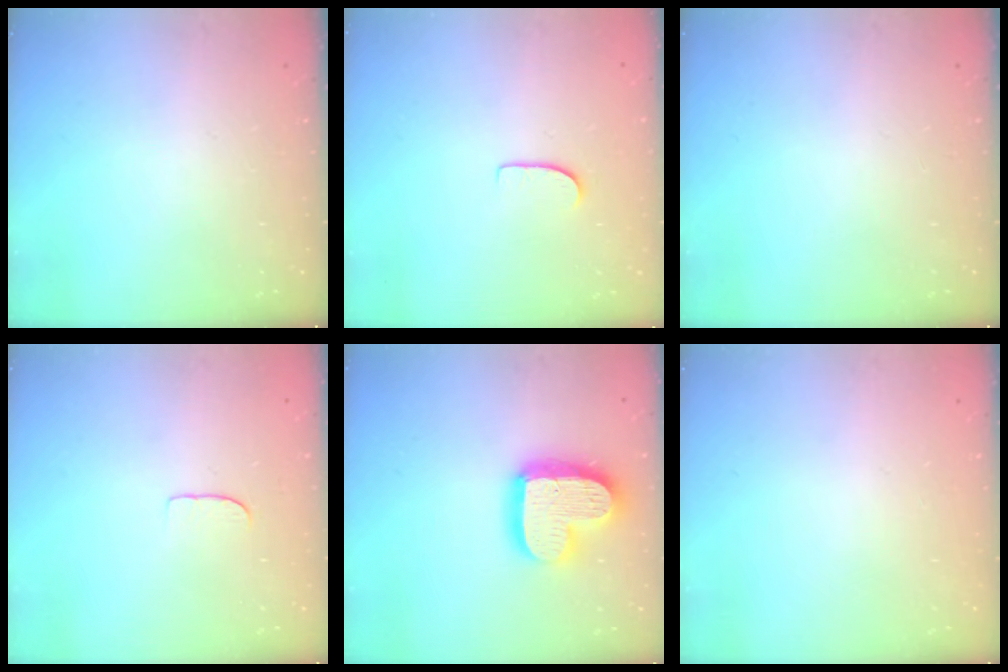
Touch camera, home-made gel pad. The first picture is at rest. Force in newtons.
{"total": 6.1, "press": 6.1, "slide": 0.5}
{"total": 0.0}
{"total": 4.5, "press": 4.5, "slide": 0.3}
{"total": 18.6, "press": 18.6, "slide": 1.3}
{"total": 0.0}